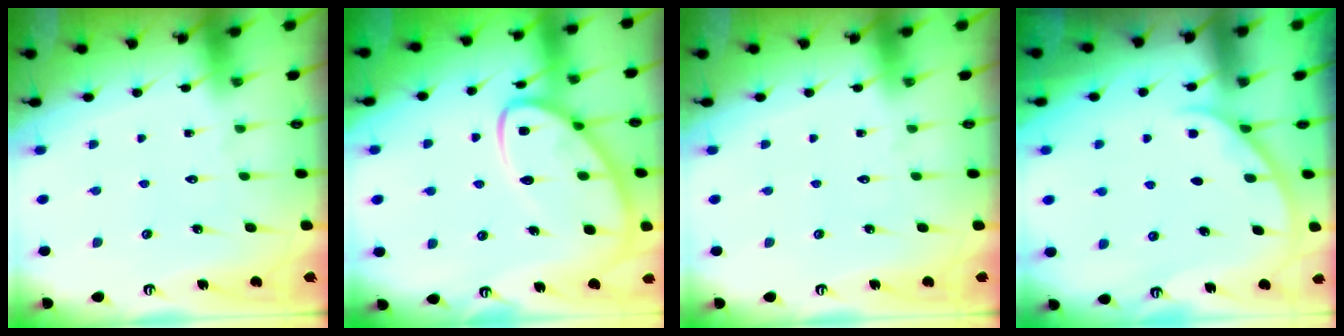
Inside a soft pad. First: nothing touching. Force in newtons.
{"total": 13.3, "press": 13.3, "slide": 1.0}
{"total": 0.0}
{"total": 1.8, "press": 1.7, "slide": 0.3}